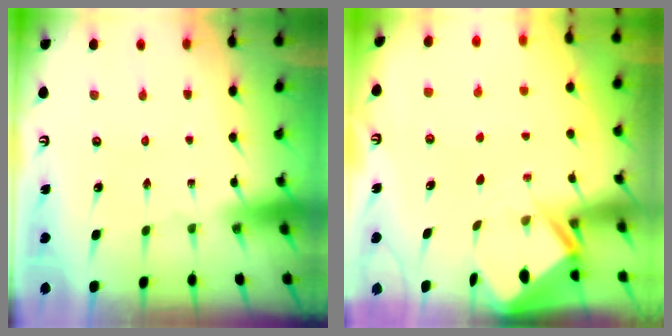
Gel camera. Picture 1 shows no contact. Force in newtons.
{"total": 2.9, "press": 2.9, "slide": 0.3}